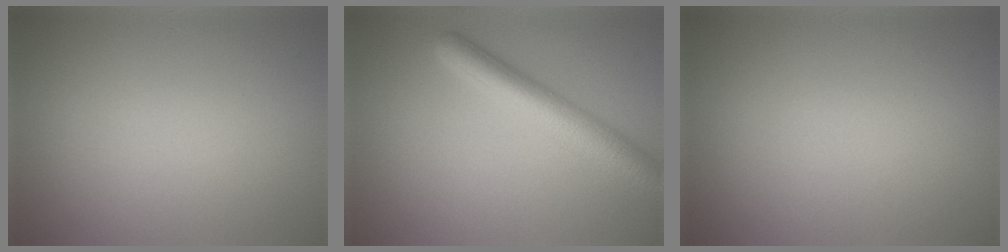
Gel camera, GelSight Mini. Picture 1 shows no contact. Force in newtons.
{"total": 5.0, "press": 5.0, "slide": 0.2}
{"total": 0.0}